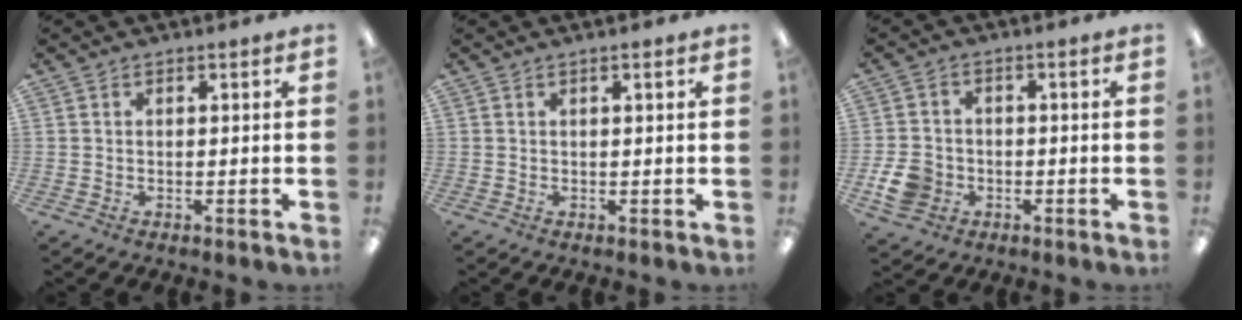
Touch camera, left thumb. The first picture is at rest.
{"total": 0.8, "force": [0.4, 0.1, 0.6], "torque": [-0.012, 0.001, 0.007]}
{"total": 6.9, "force": [-2.3, 5.5, 3.3], "torque": [-0.071, 0.010, -0.042]}